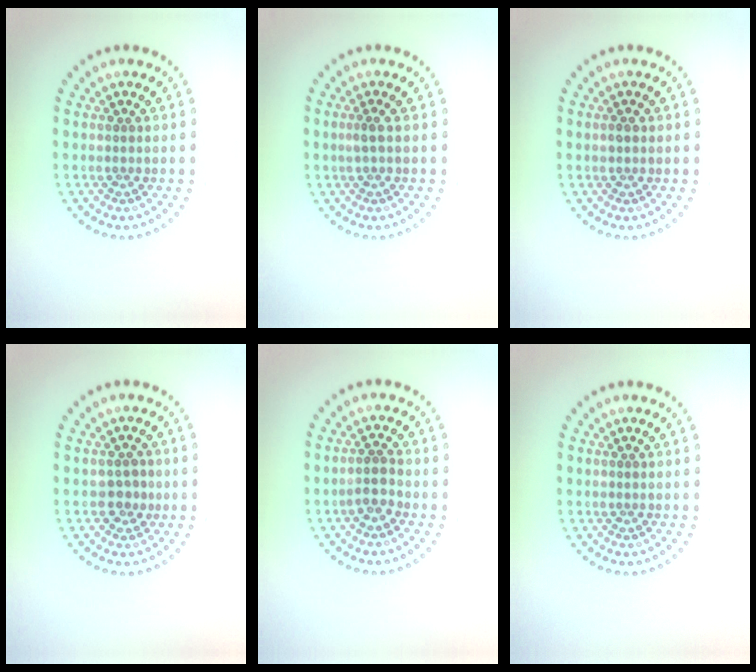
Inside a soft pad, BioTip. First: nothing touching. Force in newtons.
{"total": 0.9, "press": 0.8, "slide": 0.5}
{"total": 0.7, "press": 0.7, "slide": 0.0}
{"total": 1.8, "press": 1.6, "slide": 0.7}
{"total": 1.7, "press": 1.5, "slide": 0.9}
{"total": 0.0}